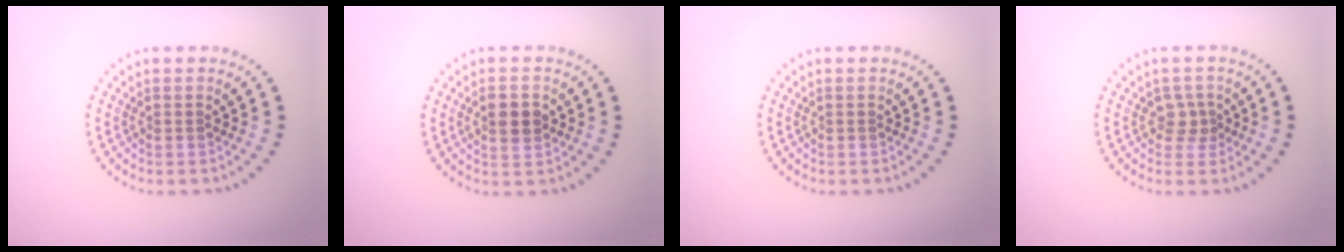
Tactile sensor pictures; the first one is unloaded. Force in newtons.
{"total": 3.0, "press": 3.0, "slide": 0.1}
{"total": 0.0}
{"total": 1.7, "press": 1.4, "slide": 1.0}